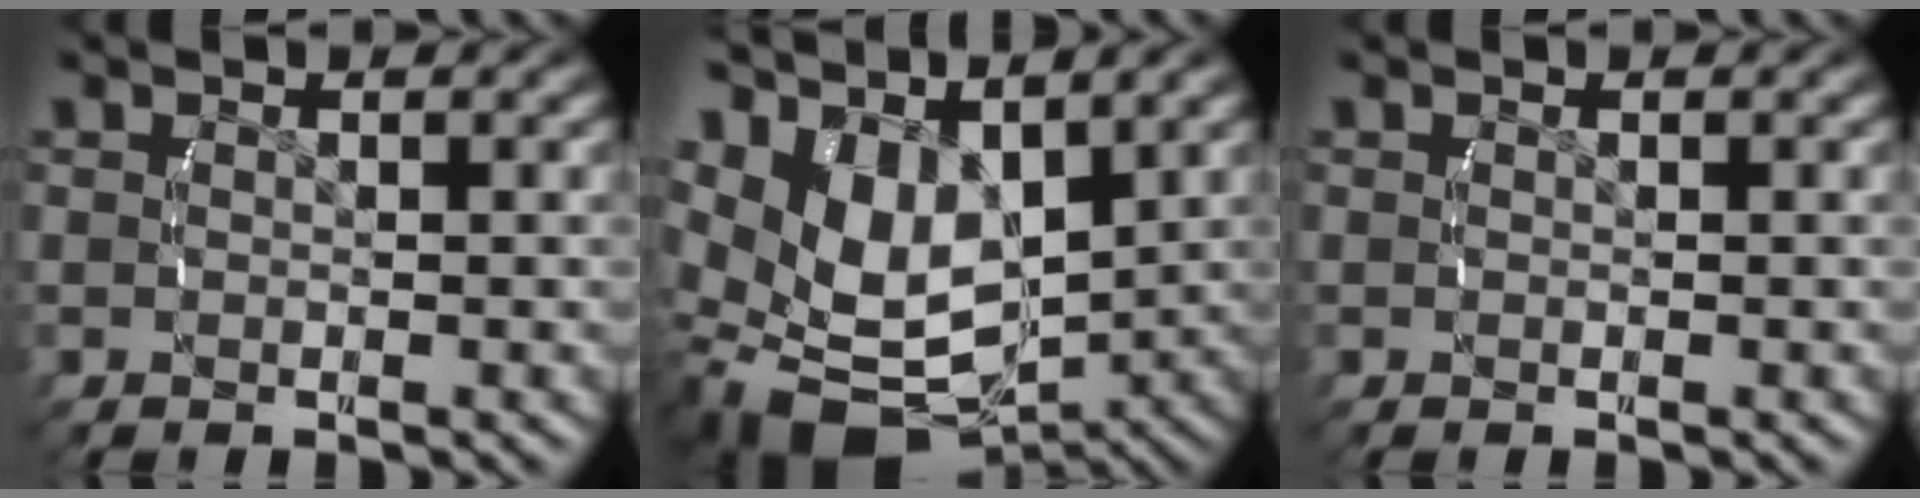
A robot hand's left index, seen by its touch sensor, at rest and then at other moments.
{"total": 12.7, "force": [-2.2, 9.5, 8.2], "torque": [-0.198, -0.066, -0.010]}
{"total": 0.0}